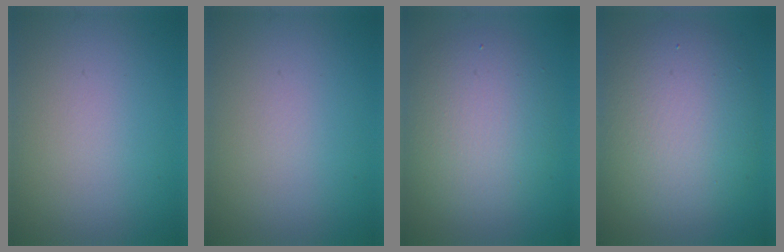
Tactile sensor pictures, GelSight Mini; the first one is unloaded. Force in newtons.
{"total": 0.0}
{"total": 5.6, "press": 5.6, "slide": 0.2}
{"total": 8.5, "press": 8.5, "slide": 0.5}